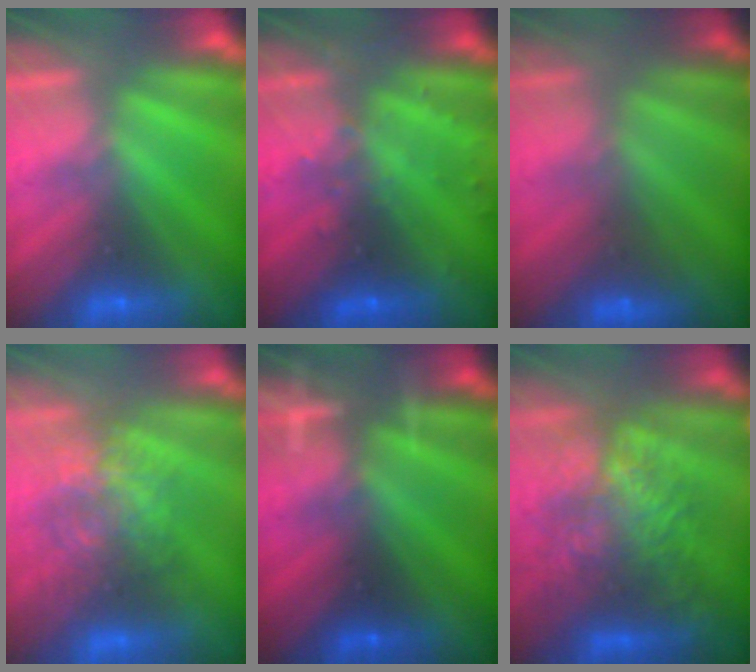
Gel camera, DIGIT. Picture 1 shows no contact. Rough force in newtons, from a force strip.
{"total": 3.3}
{"total": 2.4}
{"total": 3.6}
{"total": 3.2}
{"total": 7.7}